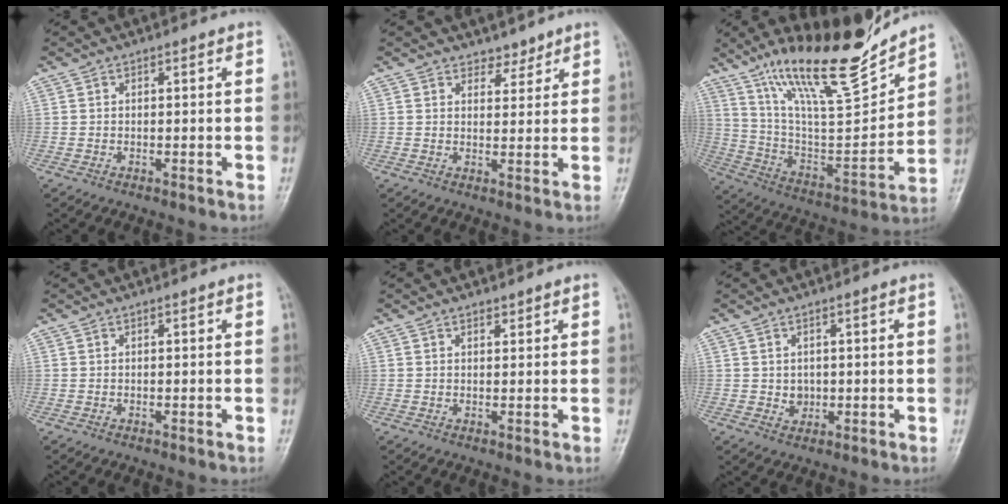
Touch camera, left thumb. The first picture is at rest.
{"total": 2.9, "force": [2.5, 1.5, 0.3], "torque": [0.018, -0.017, 0.034]}
{"total": 22.1, "force": [17.0, 4.4, 13.4], "torque": [-0.191, -0.093, 0.301]}
{"total": 0.0}
{"total": 1.2, "force": [1.0, 0.5, 0.4], "torque": [-0.001, -0.007, 0.016]}
{"total": 2.1, "force": [0.3, 1.8, 1.0], "torque": [-0.008, -0.003, 0.011]}